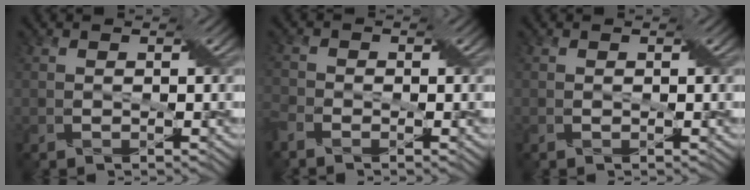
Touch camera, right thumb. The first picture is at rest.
{"total": 2.7, "force": [-2.1, 1.2, 1.1], "torque": [-0.034, -0.006, -0.055]}
{"total": 0.0}